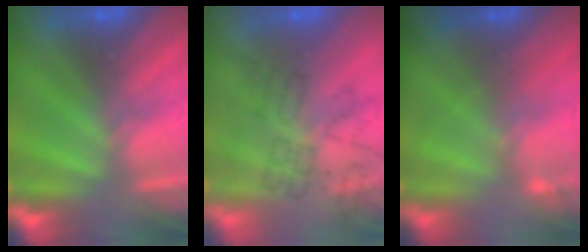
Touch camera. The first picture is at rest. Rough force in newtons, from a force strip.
{"total": 4.9}
{"total": 2.2}